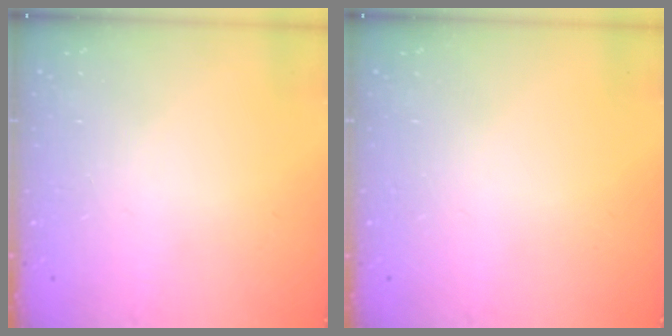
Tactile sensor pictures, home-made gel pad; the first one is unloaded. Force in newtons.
{"total": 0.0}